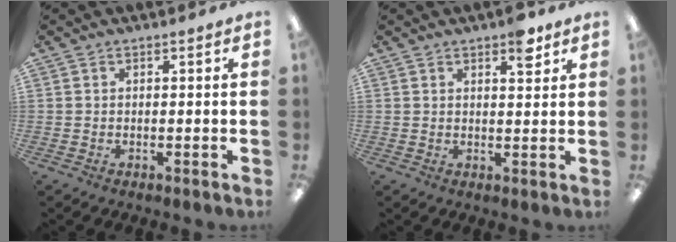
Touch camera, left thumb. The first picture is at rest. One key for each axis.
{"total": 5.1, "fx": 3.3, "fy": 1.9, "fz": 3.3, "tx": -0.032, "ty": -0.015, "tz": 0.050}